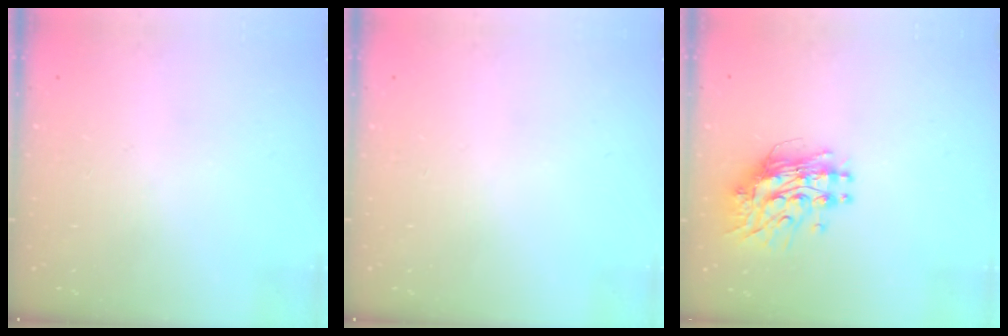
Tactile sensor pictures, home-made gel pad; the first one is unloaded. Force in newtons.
{"total": 0.0}
{"total": 11.4, "press": 11.3, "slide": 1.0}